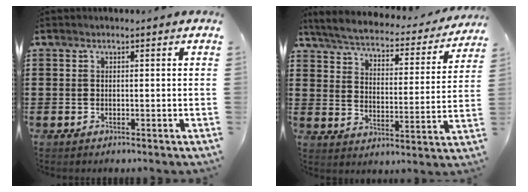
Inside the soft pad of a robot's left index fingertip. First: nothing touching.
{"total": 4.2, "force": [3.9, 0.1, 1.4], "torque": [-0.051, -0.031, 0.061]}